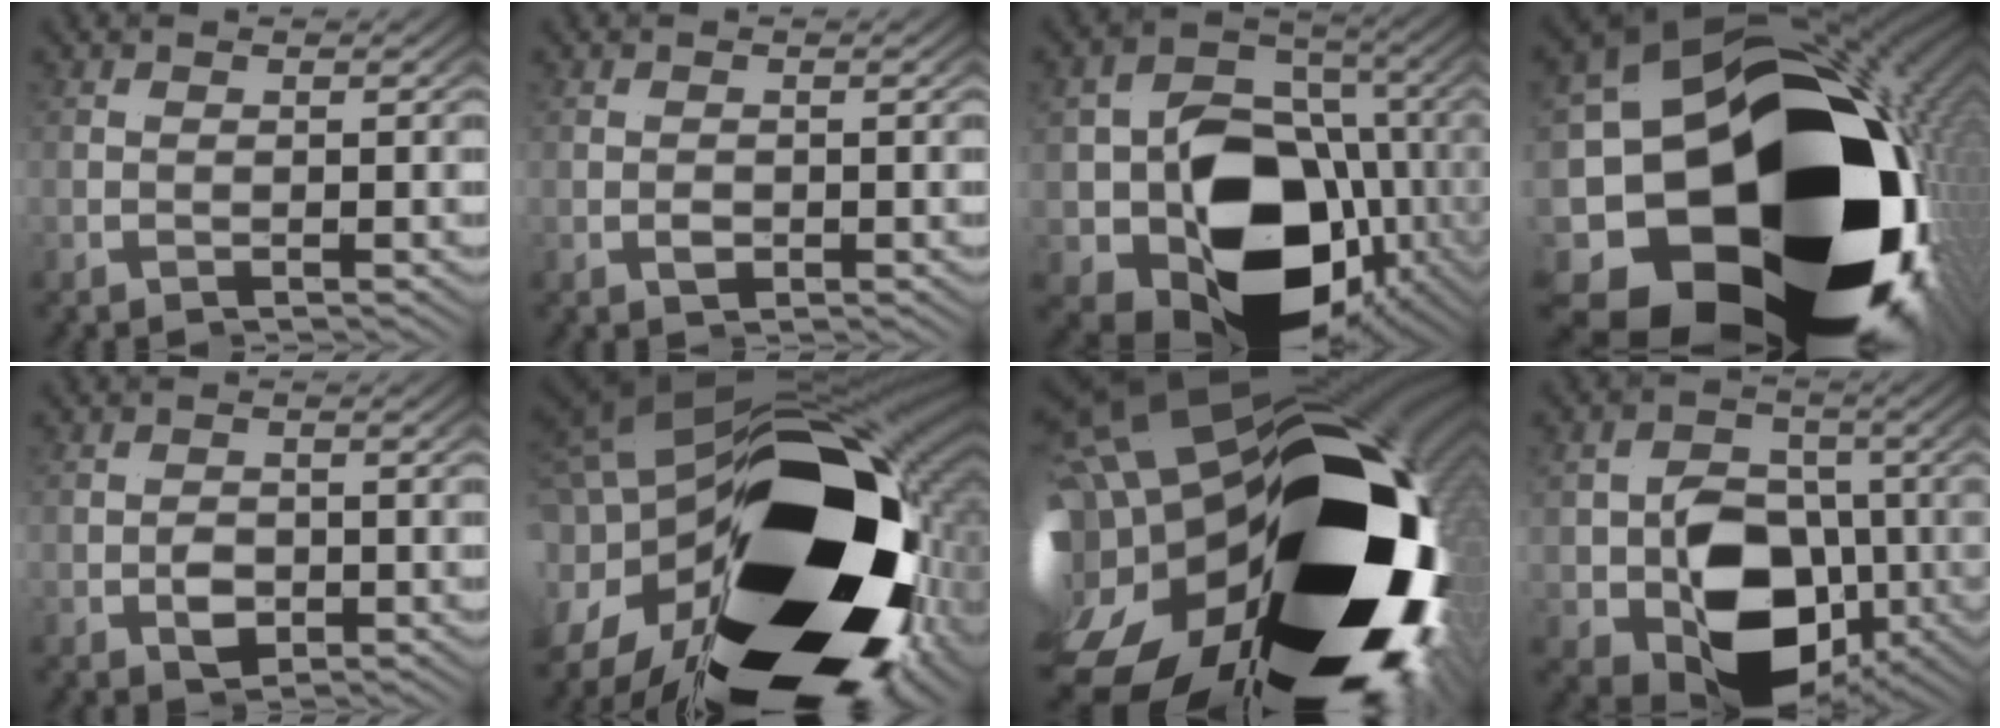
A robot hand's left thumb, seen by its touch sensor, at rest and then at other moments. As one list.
[{"total": 1.4, "force": [0.5, 0.7, 1.1], "torque": [-0.022, -0.003, 0.011]}, {"total": 21.9, "force": [-4.8, 13.3, 16.8], "torque": [-0.293, -0.057, -0.045]}, {"total": 38.1, "force": [-4.0, 20.1, 32.1], "torque": [-0.490, -0.057, -0.025]}, {"total": 3.6, "force": [0.7, 2.4, 2.5], "torque": [-0.045, -0.004, 0.013]}, {"total": 36.9, "force": [-1.6, 19.1, 31.5], "torque": [-0.452, -0.012, -0.016]}, {"total": 44.3, "force": [-5.0, 23.3, 37.3], "torque": [-0.552, -0.052, -0.046]}, {"total": 16.3, "force": [-3.0, 10.2, 12.3], "torque": [-0.203, -0.041, -0.029]}]